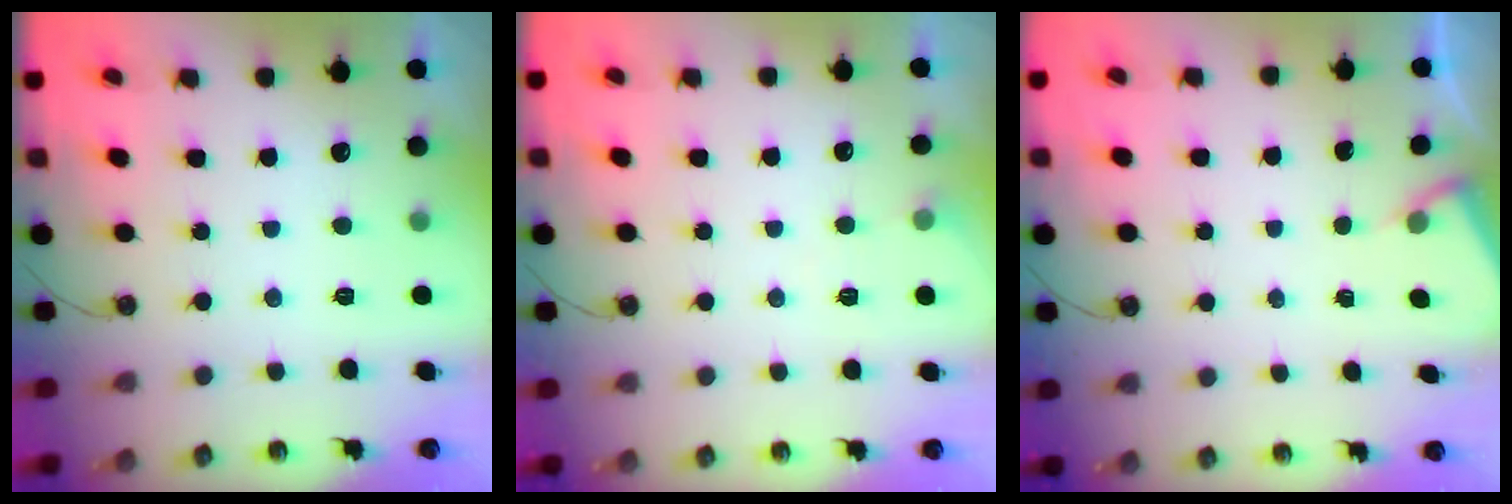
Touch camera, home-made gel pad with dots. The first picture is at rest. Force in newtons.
{"total": 3.7, "press": 3.7, "slide": 0.6}
{"total": 2.3, "press": 2.3, "slide": 0.4}